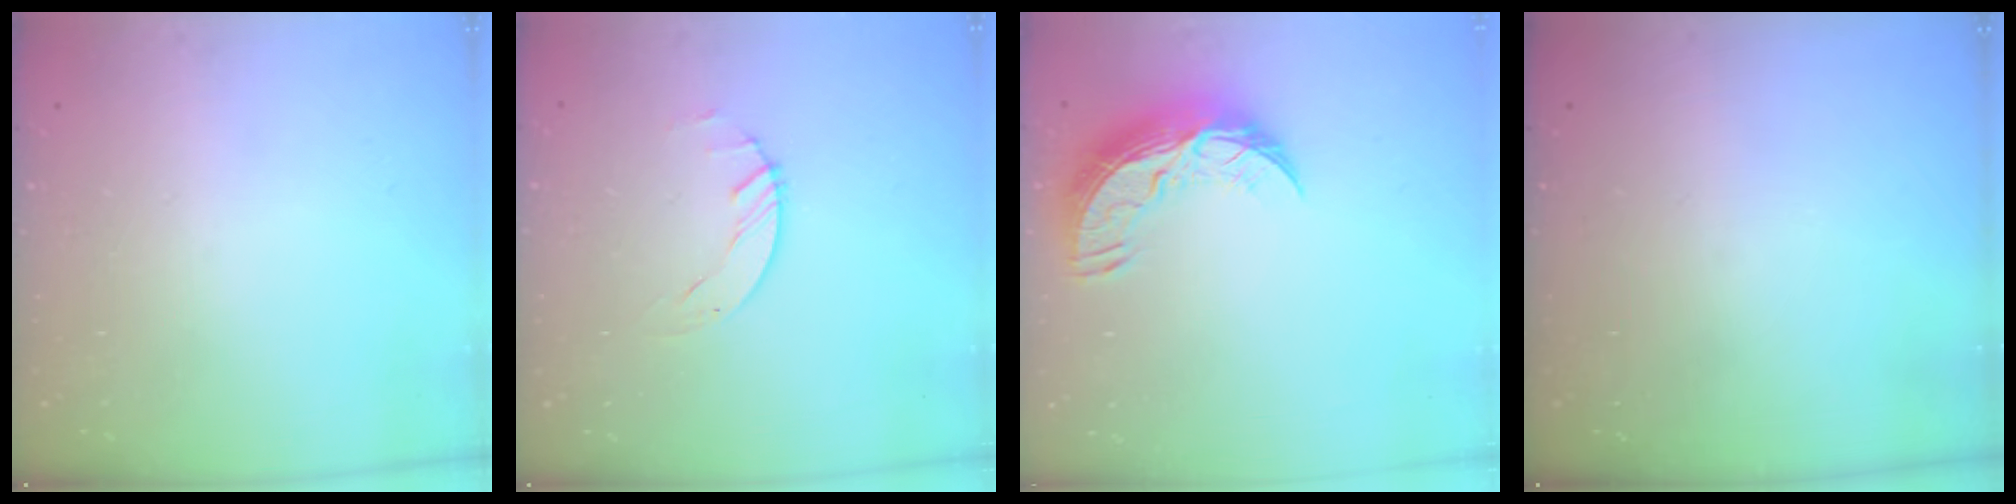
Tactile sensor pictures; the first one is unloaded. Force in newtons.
{"total": 0.8, "press": 0.8, "slide": 0.2}
{"total": 11.2, "press": 11.2, "slide": 0.7}
{"total": 0.0}